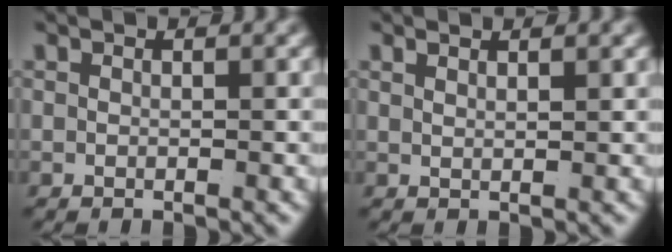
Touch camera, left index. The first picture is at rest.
{"total": 1.3, "force": [1.0, -0.8, 0.3], "torque": [-0.005, -0.004, 0.026]}